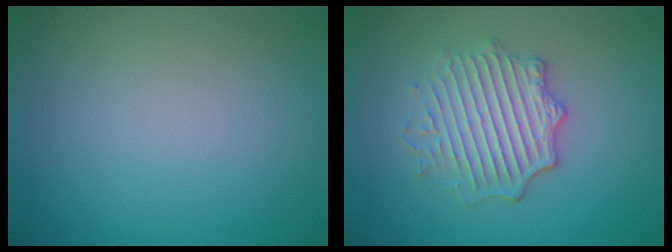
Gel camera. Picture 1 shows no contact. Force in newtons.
{"total": 4.5, "press": 3.9, "slide": 2.3}